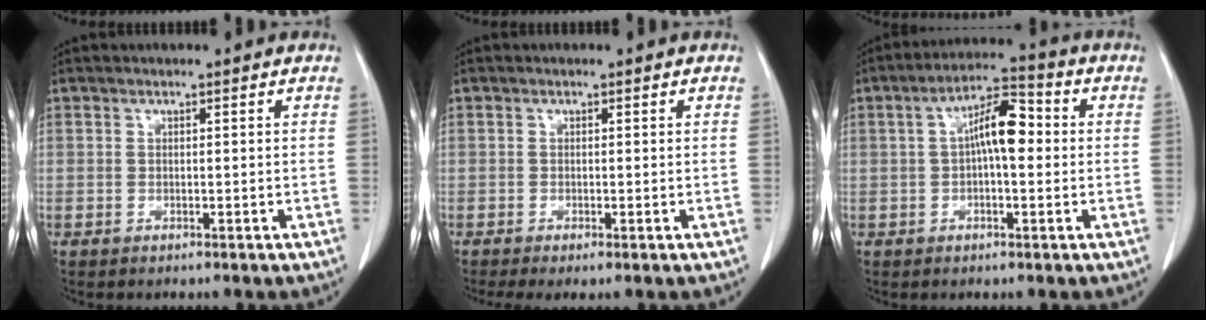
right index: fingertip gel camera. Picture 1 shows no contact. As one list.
[{"total": 2.3, "force": [-0.9, 0.5, 2.0], "torque": [-0.036, -0.007, -0.013]}, {"total": 7.8, "force": [0.7, 2.4, 7.4], "torque": [-0.134, 0.027, 0.006]}]